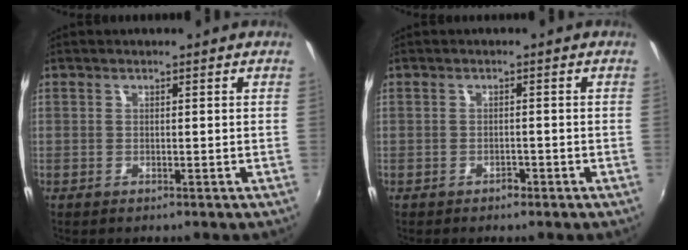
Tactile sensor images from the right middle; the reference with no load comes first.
{"total": 1.3, "force": [-1.1, 0.7, 0.1], "torque": [-0.003, -0.002, -0.015]}